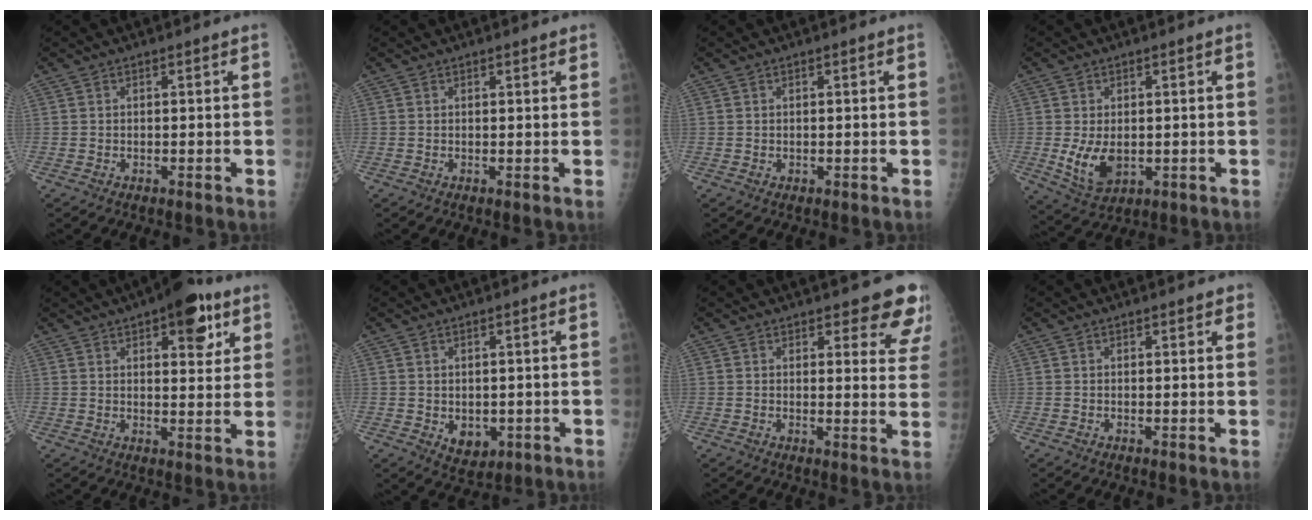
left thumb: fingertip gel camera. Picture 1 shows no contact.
{"total": 1.2, "force": [1.0, 0.3, 0.7], "torque": [-0.006, -0.001, 0.012]}
{"total": 0.5, "force": [0.3, 0.2, 0.3], "torque": [-0.003, -0.001, 0.005]}
{"total": 6.8, "force": [-0.5, 4.3, 5.3], "torque": [-0.084, -0.017, 0.006]}
{"total": 11.2, "force": [6.0, 4.6, 8.2], "torque": [-0.076, -0.019, 0.076]}
{"total": 4.7, "force": [-0.6, 3.3, 3.2], "torque": [-0.028, -0.009, 0.008]}
{"total": 9.4, "force": [7.6, 2.9, 4.7], "torque": [-0.014, -0.041, 0.069]}
{"total": 2.0, "force": [1.5, 0.7, 1.1], "torque": [-0.004, -0.001, 0.015]}